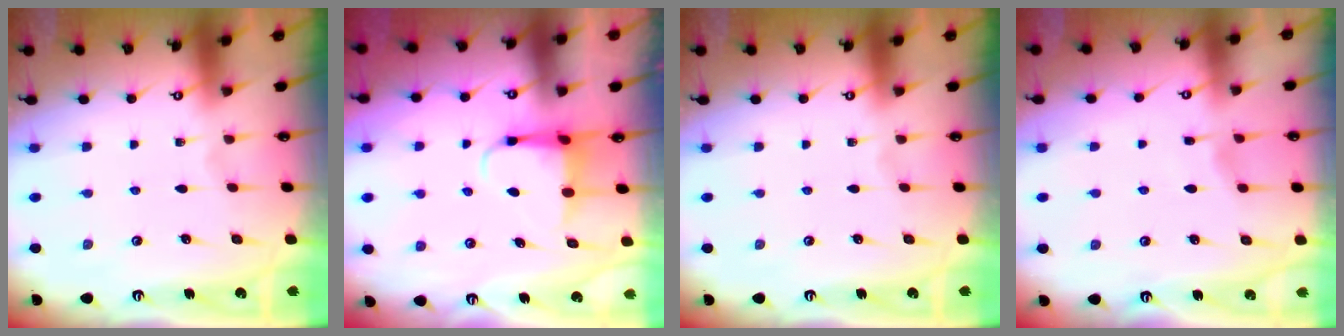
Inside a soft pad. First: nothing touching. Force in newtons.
{"total": 4.4, "press": 4.4, "slide": 0.4}
{"total": 0.0}
{"total": 3.4, "press": 3.3, "slide": 0.4}